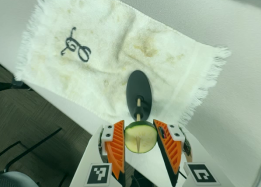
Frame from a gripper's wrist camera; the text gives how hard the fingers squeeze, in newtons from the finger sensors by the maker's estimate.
{"total": 8.8, "left": 8.7, "right": 8.9}